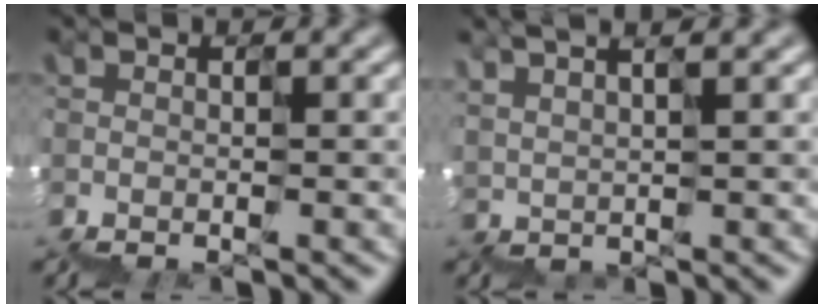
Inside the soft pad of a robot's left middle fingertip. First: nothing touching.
{"total": 3.3, "force": [2.6, 0.9, 1.9], "torque": [0.020, 0.024, 0.046]}